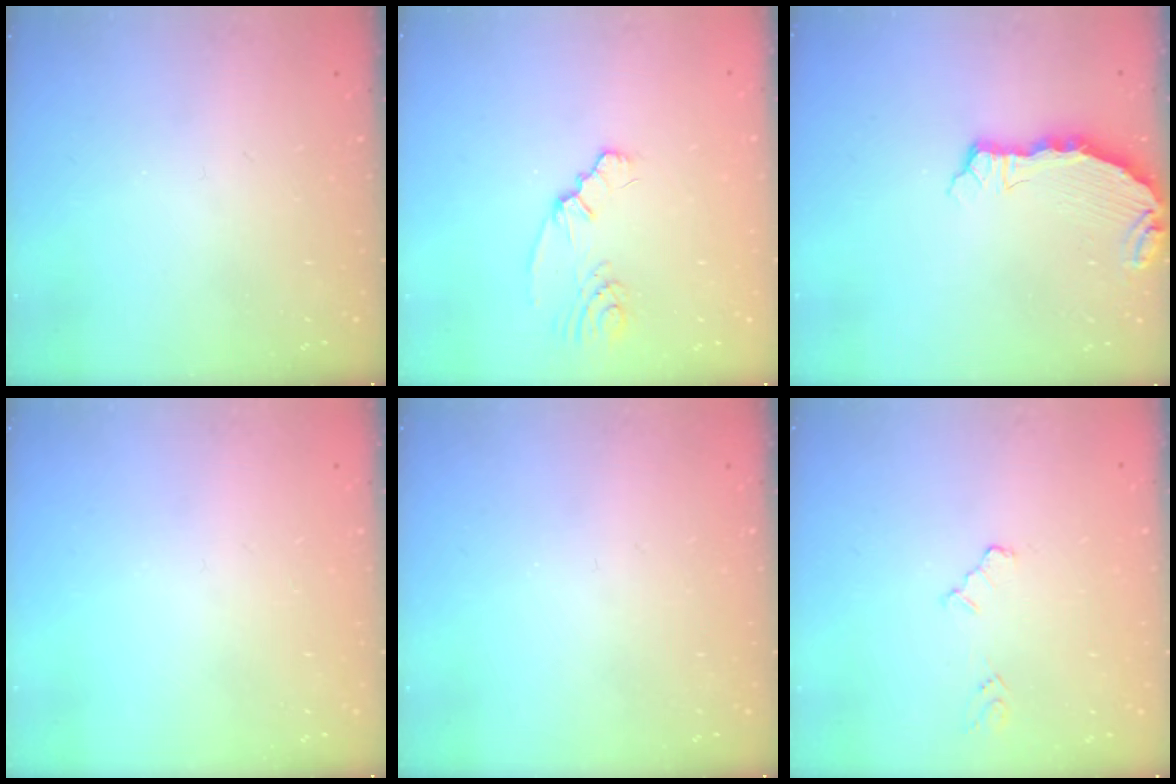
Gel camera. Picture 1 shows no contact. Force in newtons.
{"total": 2.3, "press": 2.2, "slide": 0.5}
{"total": 6.3, "press": 5.6, "slide": 2.8}
{"total": 0.0}
{"total": 0.0}
{"total": 4.7, "press": 4.7, "slide": 0.7}